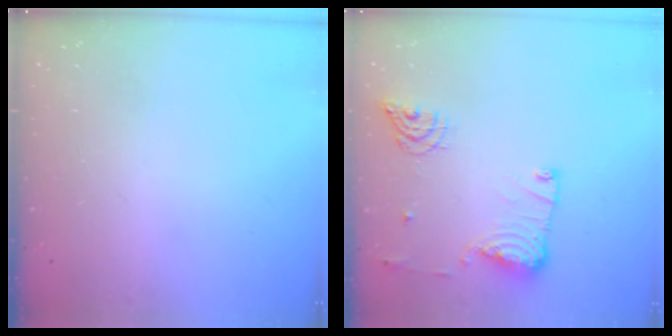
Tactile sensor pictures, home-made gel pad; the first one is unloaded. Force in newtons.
{"total": 13.4, "press": 13.4, "slide": 0.6}